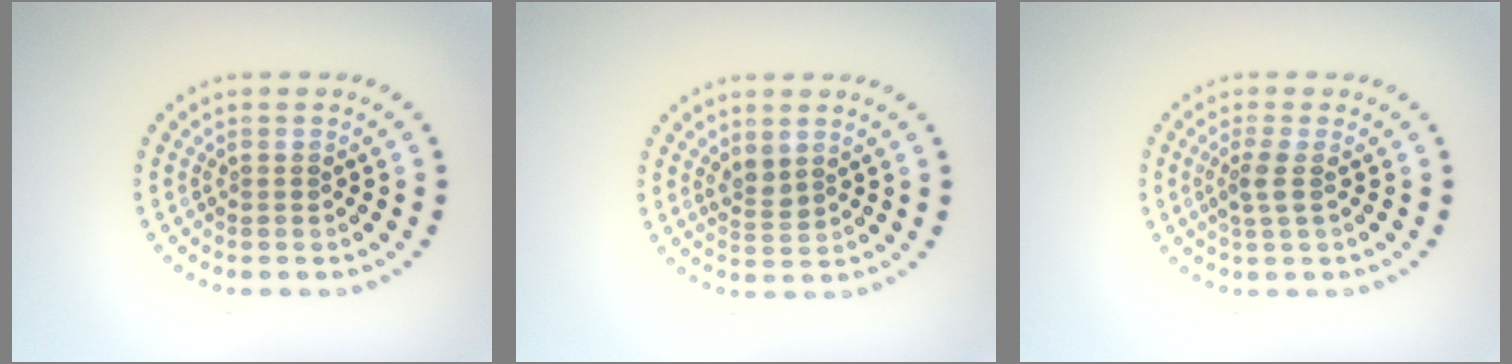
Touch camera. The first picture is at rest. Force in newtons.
{"total": 1.5, "press": 1.3, "slide": 0.7}
{"total": 1.8, "press": 1.3, "slide": 1.1}